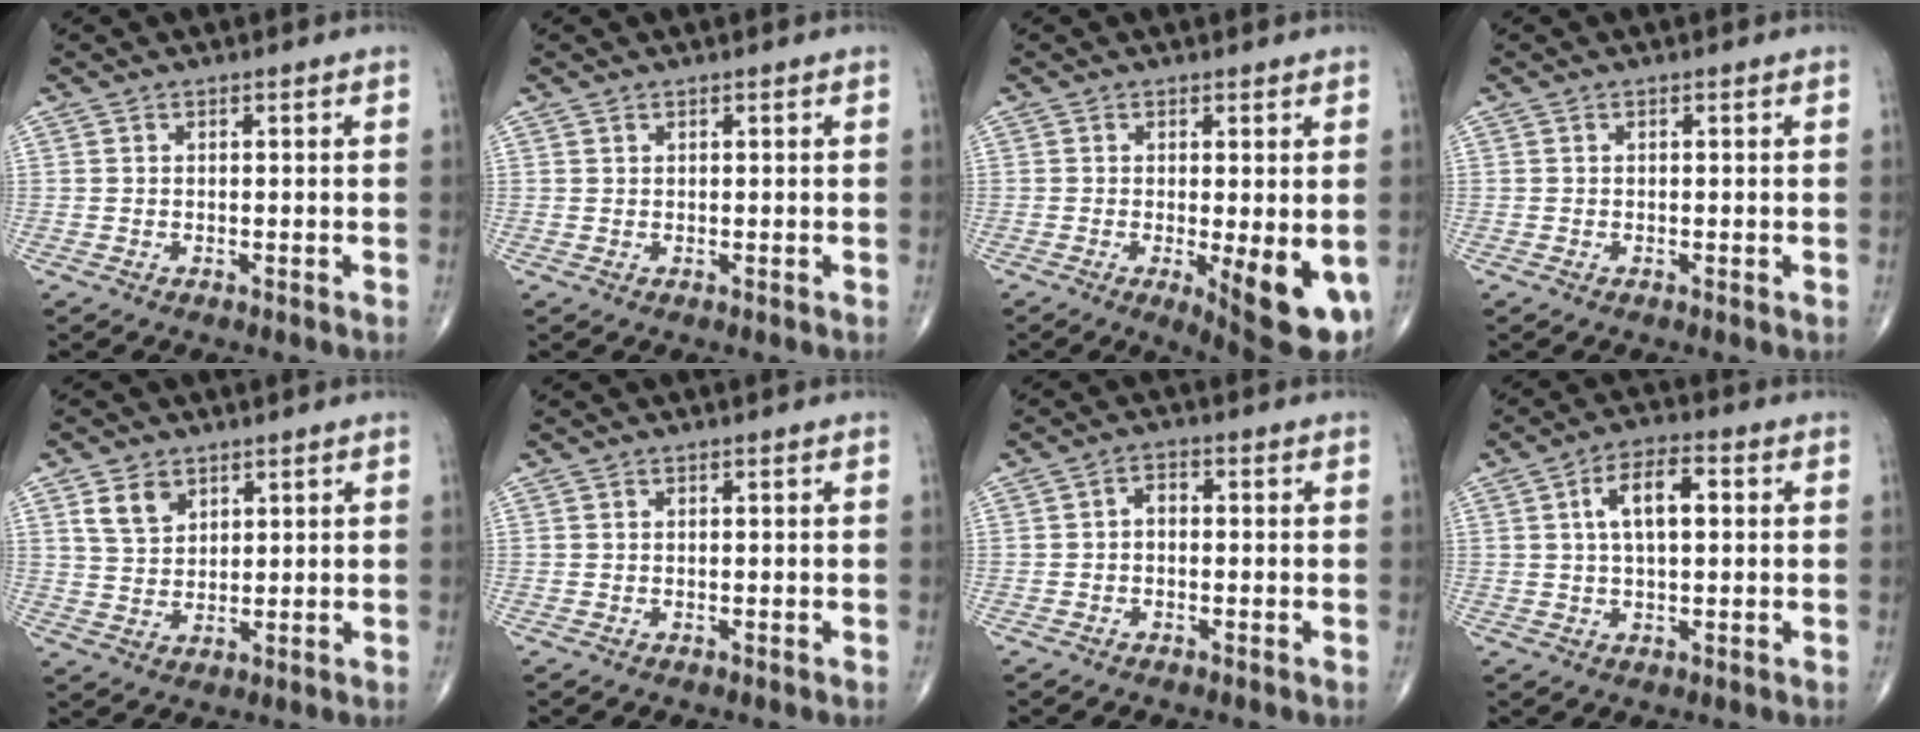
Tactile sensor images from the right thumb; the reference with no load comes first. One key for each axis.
{"total": 0.0}
{"total": 10.9, "fx": -2.7, "fy": 3.0, "fz": 10.1, "tx": -0.129, "ty": -0.023, "tz": -0.029}
{"total": 0.0}
{"total": 5.4, "fx": 2.9, "fy": 3.6, "fz": 2.7, "tx": -0.035, "ty": -0.017, "tz": 0.060}
{"total": 0.0}
{"total": 2.4, "fx": -0.2, "fy": 1.6, "fz": 1.8, "tx": -0.020, "ty": 0.013, "tz": -0.010}
{"total": 8.3, "fx": 1.7, "fy": 3.8, "fz": 7.1, "tx": -0.119, "ty": 0.014, "tz": 0.024}